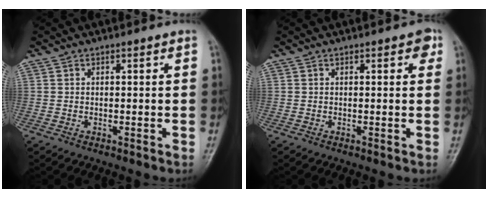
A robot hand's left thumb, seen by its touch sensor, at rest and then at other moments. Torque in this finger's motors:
{"motor_torque": [0.44, 0.39, 0.17, -0.30, 0.00]}